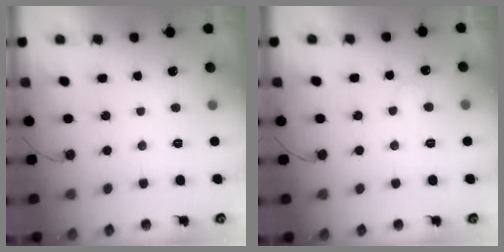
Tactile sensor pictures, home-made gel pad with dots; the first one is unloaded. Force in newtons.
{"total": 4.9, "press": 4.9, "slide": 0.4}